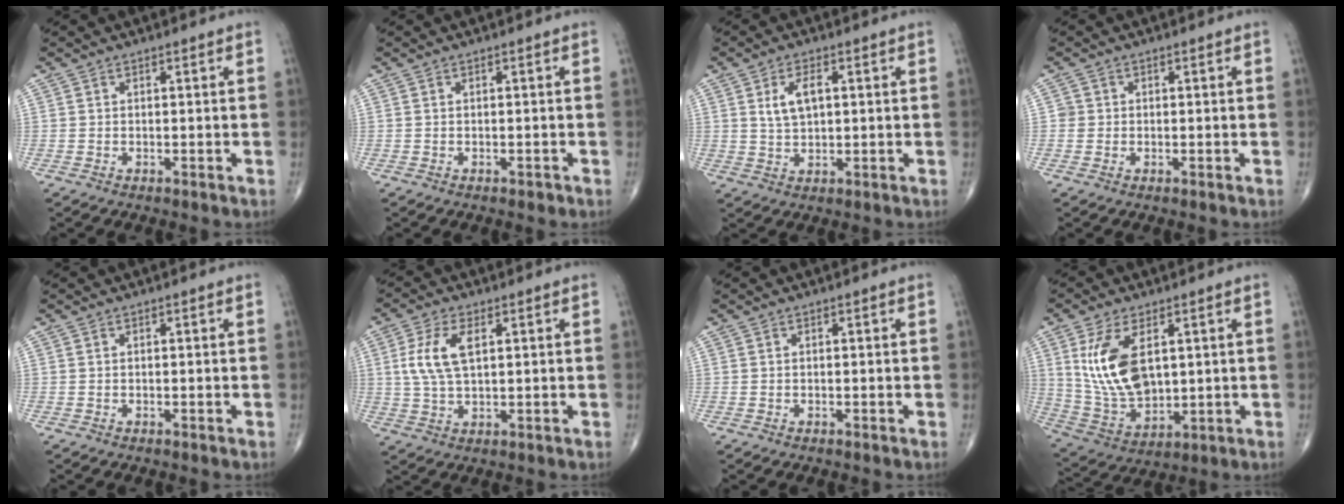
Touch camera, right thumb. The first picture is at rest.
{"total": 0.6, "force": [-0.4, 0.3, 0.4], "torque": [-0.001, -0.001, -0.005]}
{"total": 5.2, "force": [1.4, 2.7, 4.3], "torque": [-0.077, -0.001, 0.027]}
{"total": 1.4, "force": [0.0, 1.4, 0.1], "torque": [0.009, 0.005, -0.002]}
{"total": 0.0}
{"total": 7.8, "force": [2.0, 3.8, 6.6], "torque": [-0.142, 0.000, 0.040]}
{"total": 0.0}
{"total": 14.2, "force": [3.8, 7.9, 11.2], "torque": [-0.211, -0.018, 0.089]}